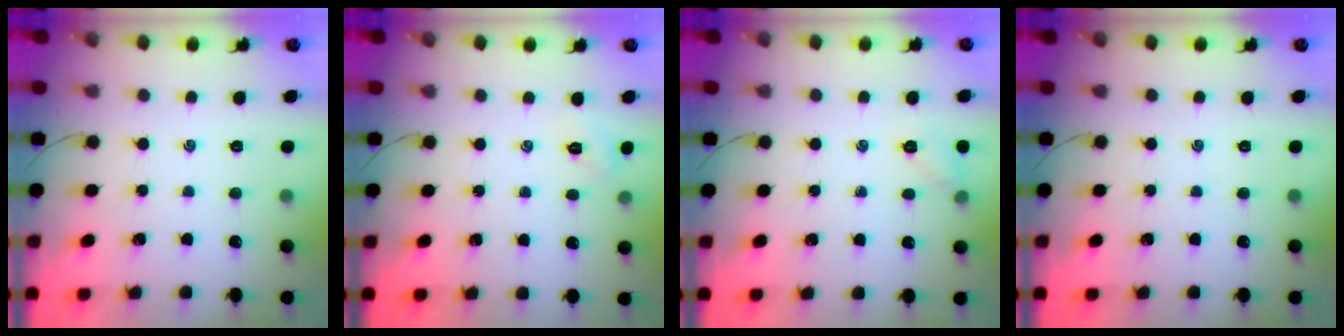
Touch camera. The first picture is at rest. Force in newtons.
{"total": 2.4, "press": 2.3, "slide": 0.7}
{"total": 6.0, "press": 5.7, "slide": 1.8}
{"total": 0.0}